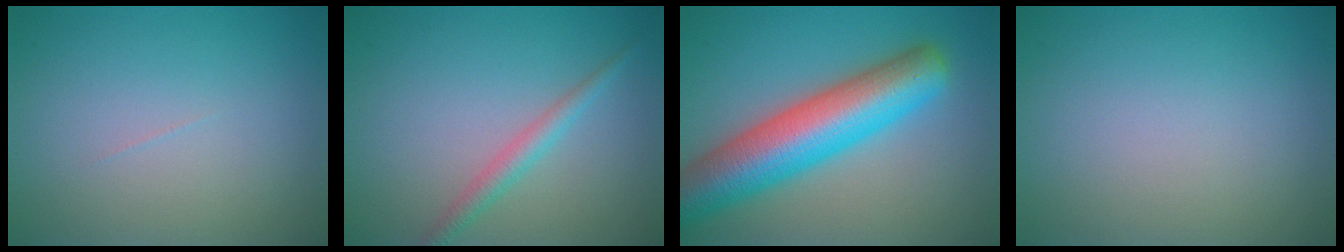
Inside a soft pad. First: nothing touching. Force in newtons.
{"total": 2.0, "press": 2.0, "slide": 0.0}
{"total": 10.2, "press": 10.2, "slide": 0.4}
{"total": 0.0}